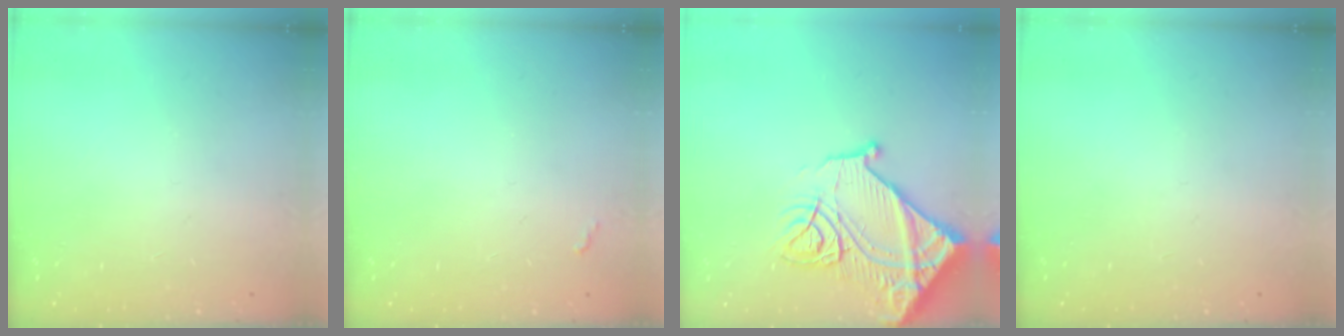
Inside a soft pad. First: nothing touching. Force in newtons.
{"total": 2.8, "press": 2.8, "slide": 0.4}
{"total": 19.6, "press": 19.5, "slide": 2.0}
{"total": 0.0}